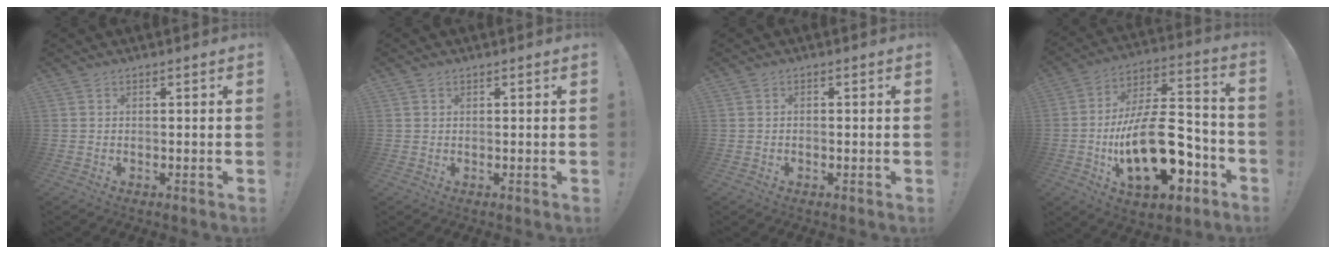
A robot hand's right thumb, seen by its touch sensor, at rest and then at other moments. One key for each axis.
{"total": 0.5, "fx": 0.3, "fy": 0.4, "fz": 0.0, "tx": 0.004, "ty": 0.001, "tz": 0.004}
{"total": 0.7, "fx": -0.3, "fy": 0.5, "fz": 0.4, "tx": -0.013, "ty": 0.005, "tz": -0.005}
{"total": 25.2, "fx": -8.0, "fy": 12.0, "fz": 20.6, "tx": -0.375, "ty": 0.049, "tz": -0.125}